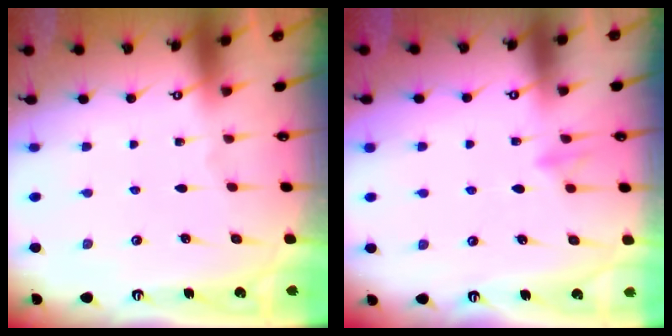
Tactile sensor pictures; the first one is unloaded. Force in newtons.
{"total": 8.3, "press": 8.2, "slide": 1.3}